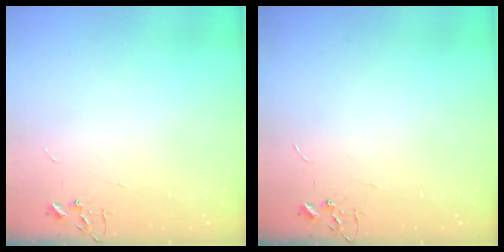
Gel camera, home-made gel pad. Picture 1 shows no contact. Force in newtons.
{"total": 0.0}